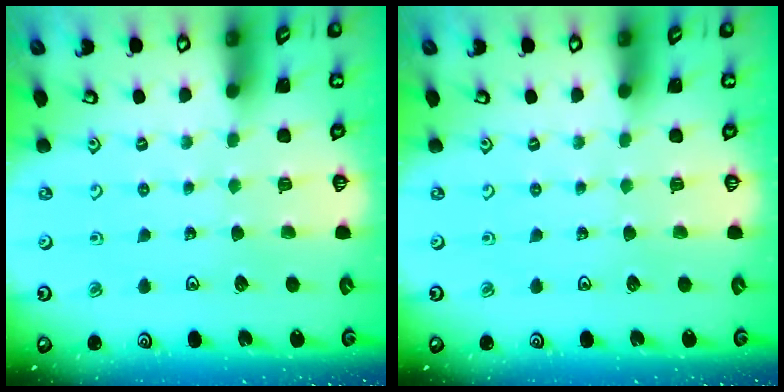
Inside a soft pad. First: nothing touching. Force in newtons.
{"total": 0.0}